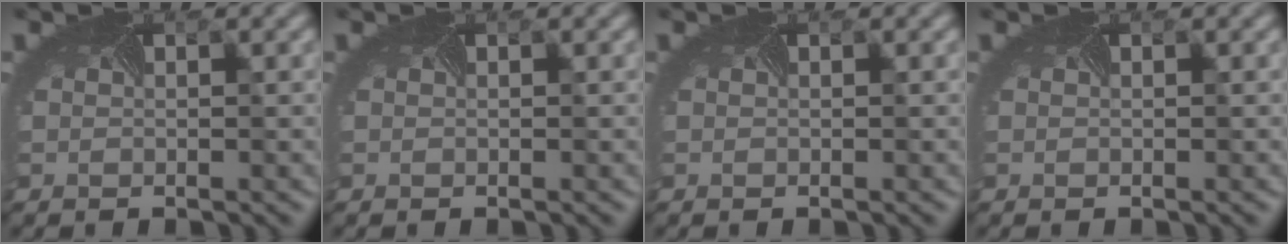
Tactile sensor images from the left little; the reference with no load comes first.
{"total": 0.0}
{"total": 0.0}
{"total": 0.0}